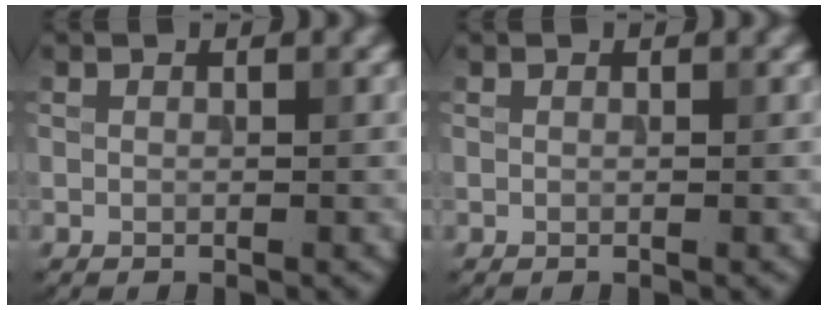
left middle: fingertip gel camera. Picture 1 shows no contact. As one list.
[{"total": 0.0}]